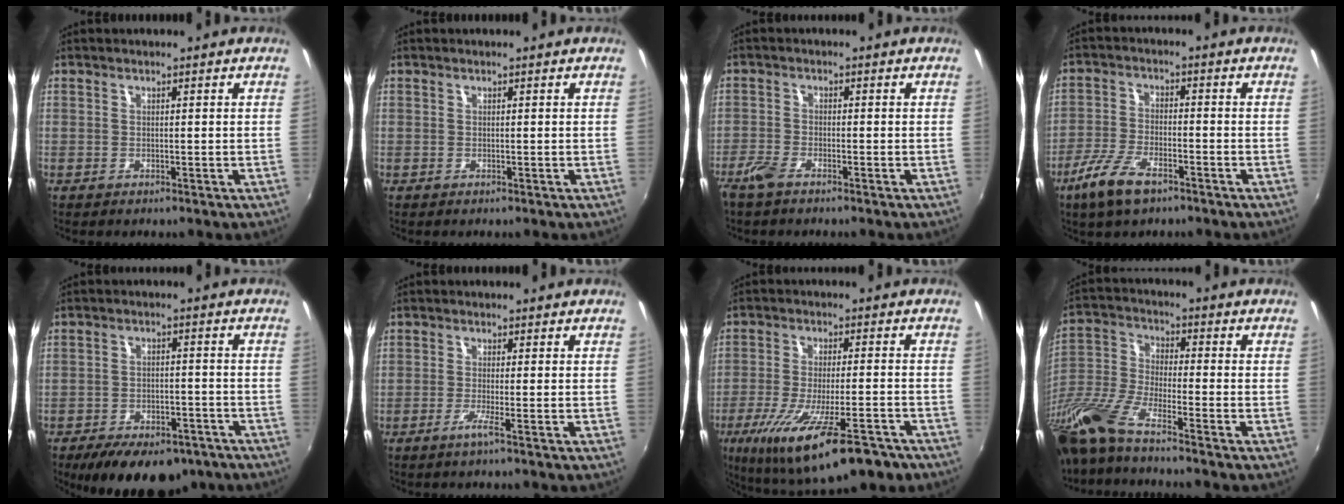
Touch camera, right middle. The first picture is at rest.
{"total": 0.0}
{"total": 3.5, "force": [-2.8, 0.8, 1.9], "torque": [-0.056, -0.005, -0.062]}
{"total": 8.3, "force": [-5.4, 3.1, 5.5], "torque": [-0.133, -0.010, -0.106]}
{"total": 15.2, "force": [-10.8, 7.2, 7.8], "torque": [-0.161, -0.014, -0.143]}
{"total": 1.8, "force": [-1.0, -0.8, 1.4], "torque": [-0.034, -0.006, -0.026]}
{"total": 18.6, "force": [-11.0, 4.6, 14.3], "torque": [-0.267, -0.069, -0.170]}
{"total": 14.7, "force": [-11.4, 1.0, 9.2], "torque": [-0.202, -0.034, -0.232]}